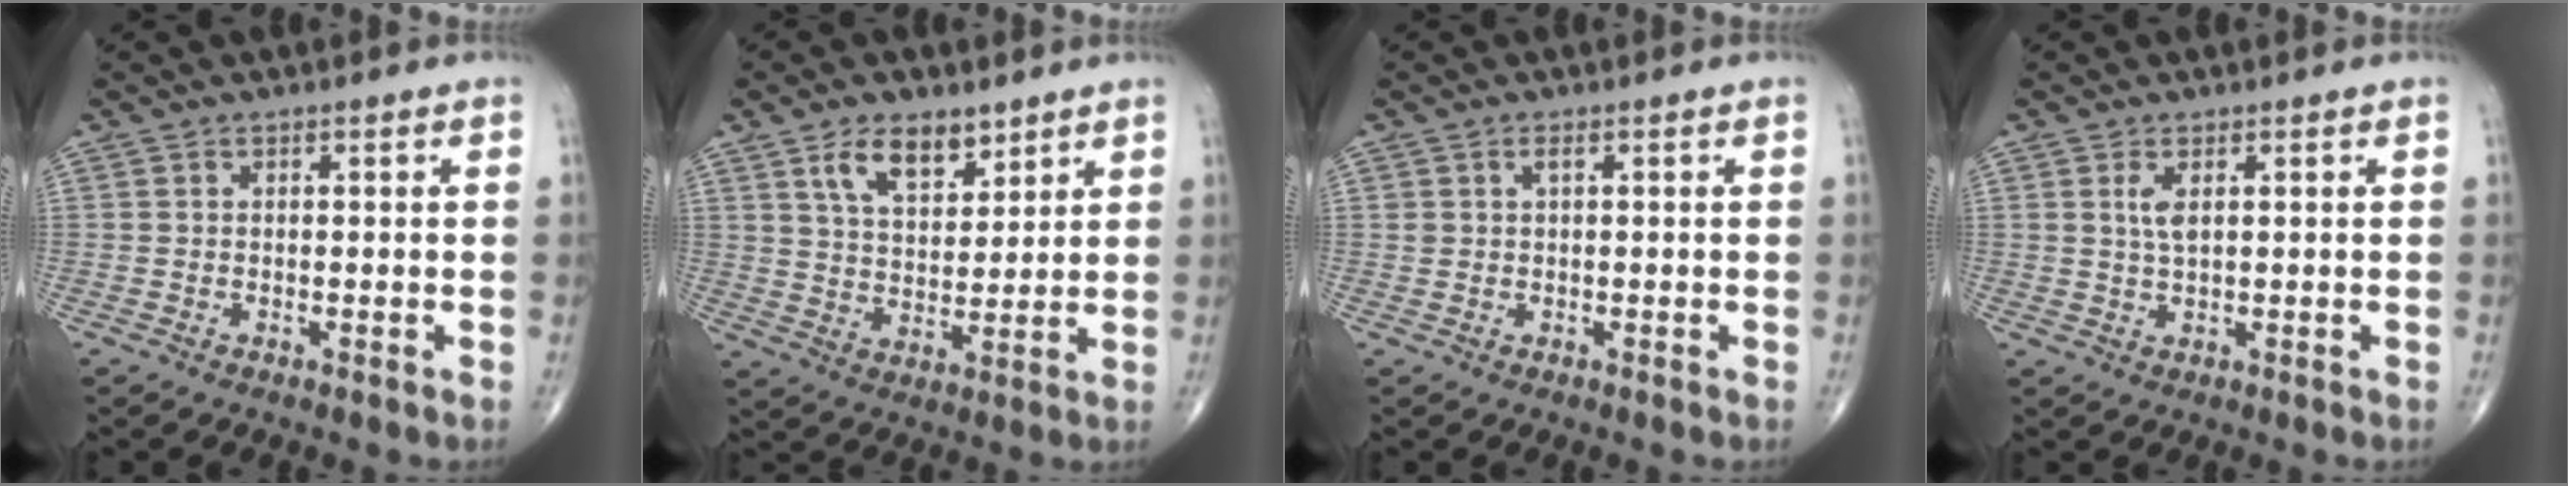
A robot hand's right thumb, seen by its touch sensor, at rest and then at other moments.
{"total": 9.0, "force": [5.5, 4.7, 5.4], "torque": [-0.071, -0.033, 0.102]}
{"total": 1.1, "force": [0.5, 0.5, 0.9], "torque": [-0.019, 0.004, 0.011]}
{"total": 2.6, "force": [0.9, 0.9, 2.3], "torque": [-0.049, -0.003, 0.023]}